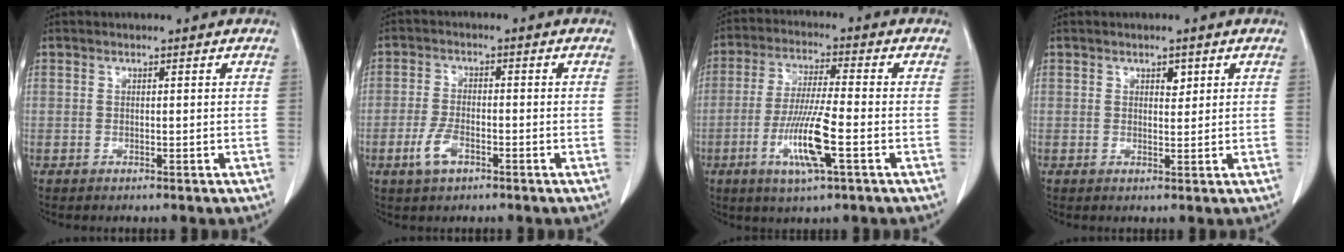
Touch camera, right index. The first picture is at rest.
{"total": 3.3, "force": [-1.7, 1.3, 2.5], "torque": [-0.054, 0.001, -0.035]}
{"total": 10.2, "force": [-3.6, 0.4, 9.5], "torque": [-0.188, -0.015, -0.069]}
{"total": 1.6, "force": [0.8, 0.9, 1.1], "torque": [-0.013, -0.003, 0.012]}